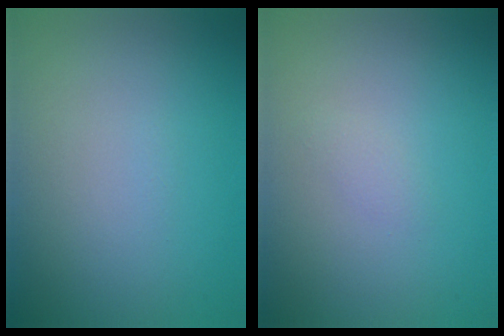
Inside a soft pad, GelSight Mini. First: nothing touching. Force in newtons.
{"total": 0.6, "press": 0.6, "slide": 0.1}